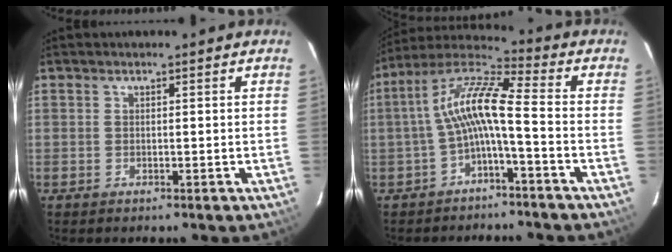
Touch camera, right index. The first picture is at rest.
{"total": 10.0, "force": [-2.1, 1.4, 9.7], "torque": [-0.209, 0.023, -0.045]}